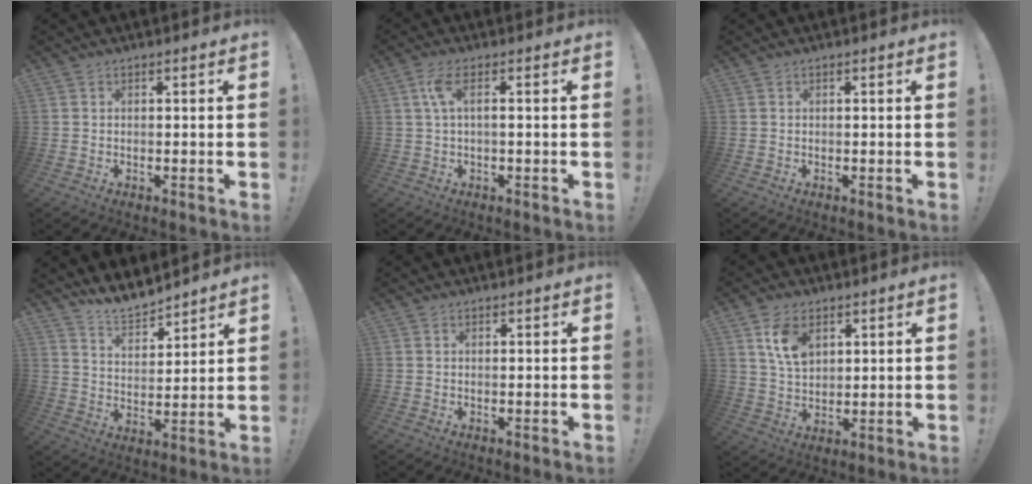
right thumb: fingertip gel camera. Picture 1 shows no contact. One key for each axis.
{"total": 4.8, "fx": 0.9, "fy": 1.1, "fz": 4.6, "tx": -0.098, "ty": 0.001, "tz": 0.014}
{"total": 0.0}
{"total": 9.2, "fx": 8.7, "fy": 2.4, "fz": 1.6, "tx": -0.037, "ty": -0.076, "tz": 0.164}
{"total": 0.5, "fx": 0.3, "fy": -0.3, "fz": -0.2, "tx": 0.013, "ty": -0.006, "tz": 0.005}
{"total": 9.1, "fx": 4.4, "fy": 5.6, "fz": 5.6, "tx": -0.089, "ty": -0.011, "tz": 0.084}